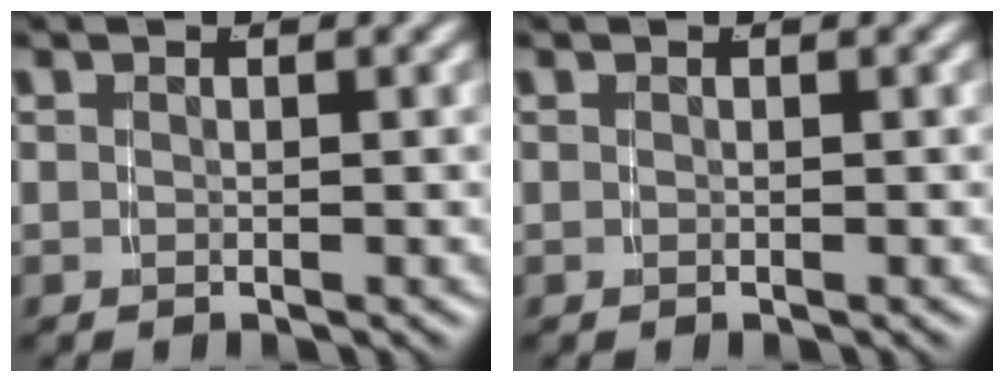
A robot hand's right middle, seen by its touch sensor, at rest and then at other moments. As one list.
[{"total": 0.0}]